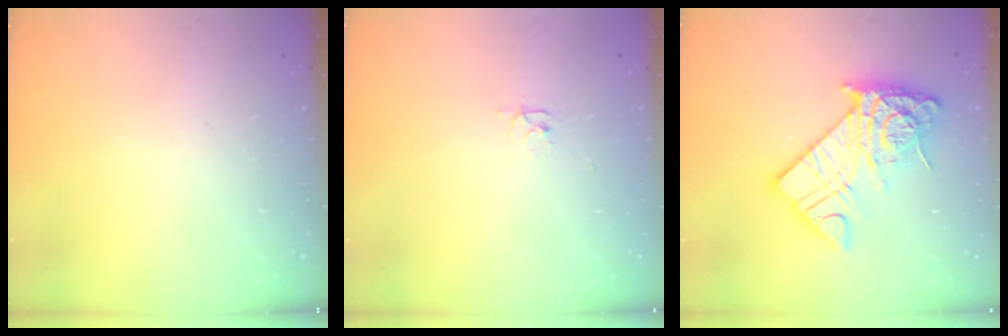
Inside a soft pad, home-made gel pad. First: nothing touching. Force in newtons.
{"total": 2.4, "press": 2.4, "slide": 0.3}
{"total": 14.2, "press": 14.1, "slide": 1.5}